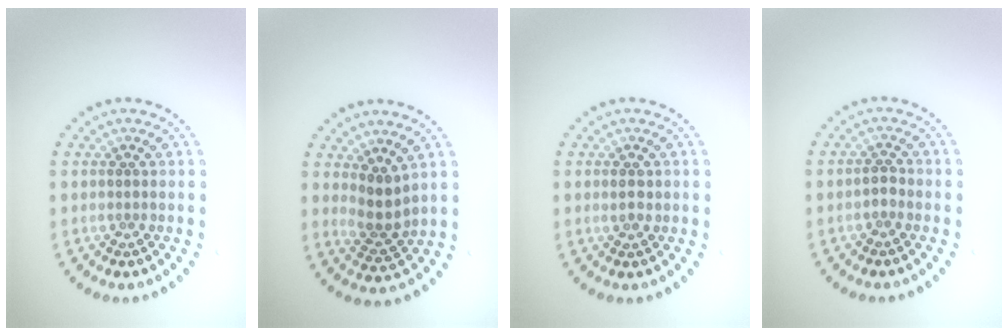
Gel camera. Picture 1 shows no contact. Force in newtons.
{"total": 2.6, "press": 2.1, "slide": 1.6}
{"total": 1.1, "press": 1.1, "slide": 0.3}
{"total": 0.9, "press": 0.8, "slide": 0.3}